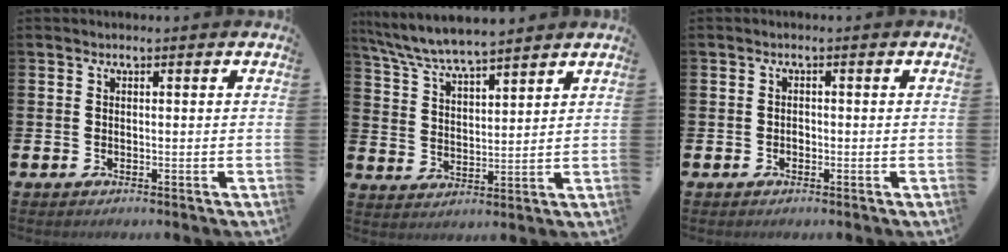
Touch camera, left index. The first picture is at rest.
{"total": 6.6, "force": [6.4, 0.4, 1.6], "torque": [-0.057, -0.034, 0.115]}
{"total": 0.7, "force": [-0.4, 0.6, 0.2], "torque": [-0.008, 0.004, -0.007]}